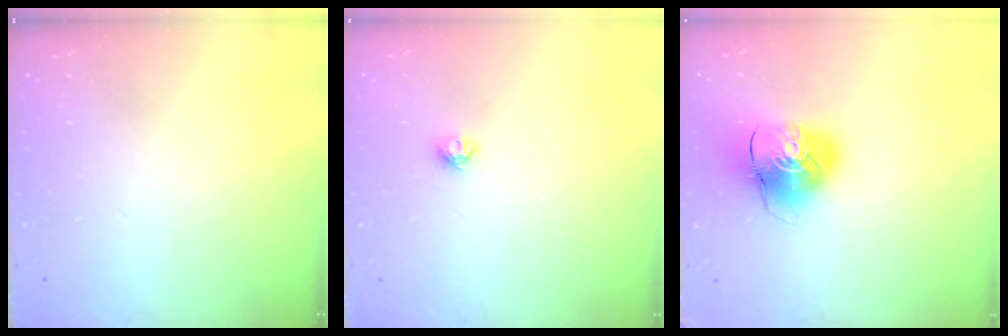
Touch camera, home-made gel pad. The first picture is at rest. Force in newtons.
{"total": 5.3, "press": 5.2, "slide": 0.5}
{"total": 9.7, "press": 9.6, "slide": 1.4}